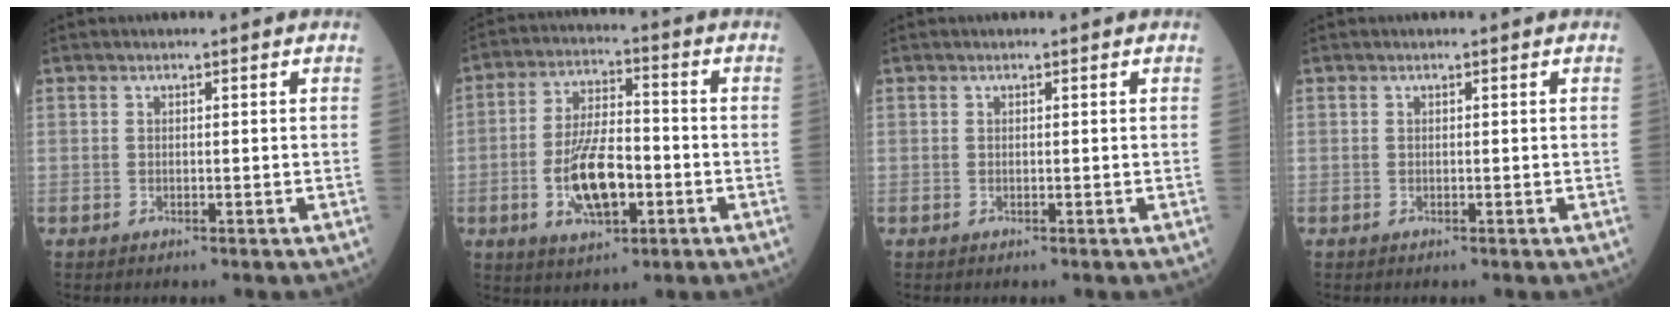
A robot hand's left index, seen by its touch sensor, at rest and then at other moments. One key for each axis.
{"total": 10.7, "fx": -3.0, "fy": 4.1, "fz": 9.4, "tx": -0.187, "ty": 0.002, "tz": -0.052}
{"total": 0.0}
{"total": 0.0}